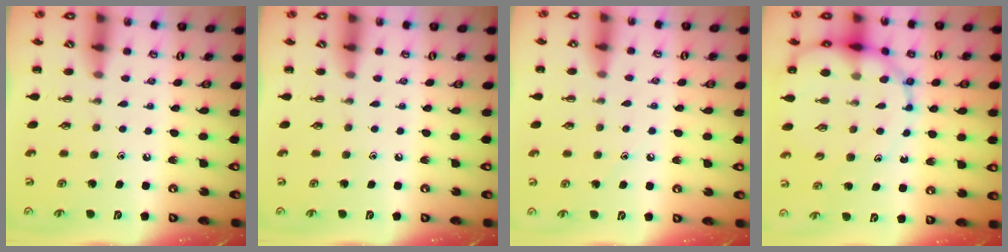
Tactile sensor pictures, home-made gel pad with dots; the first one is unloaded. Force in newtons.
{"total": 0.0}
{"total": 6.8, "press": 6.5, "slide": 2.0}
{"total": 13.6, "press": 13.2, "slide": 3.5}